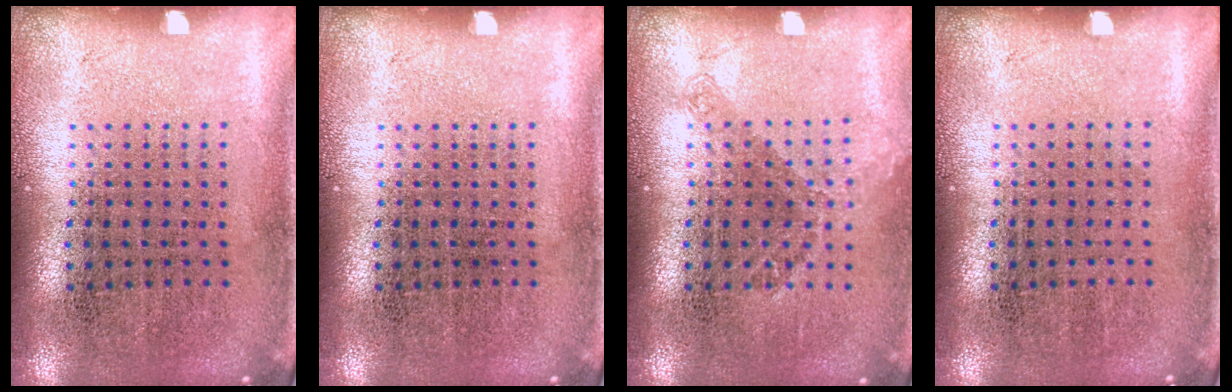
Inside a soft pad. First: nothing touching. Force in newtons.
{"total": 0.0}
{"total": 1.2, "press": 0.9, "slide": 0.8}
{"total": 0.0}